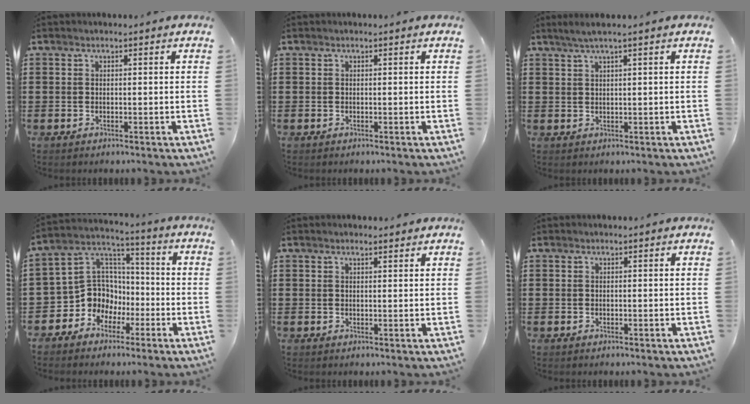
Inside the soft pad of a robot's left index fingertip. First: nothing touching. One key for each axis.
{"total": 0.0}
{"total": 2.0, "fx": 1.0, "fy": -0.2, "fz": 1.6, "tx": -0.031, "ty": -0.001, "tz": 0.018}
{"total": 9.0, "fx": -3.2, "fy": 8.2, "fz": 1.9, "tx": -0.088, "ty": -0.002, "tz": -0.061}
{"total": 1.2, "fx": 1.1, "fy": 0.2, "fz": 0.6, "tx": -0.013, "ty": 0.001, "tz": 0.020}
{"total": 0.0}